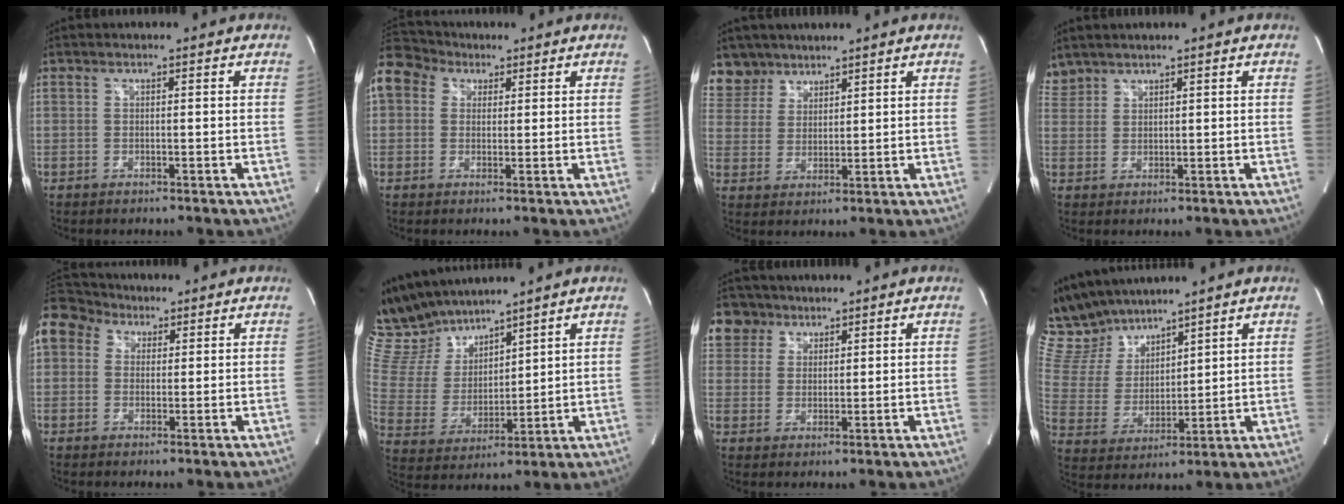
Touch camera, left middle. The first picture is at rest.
{"total": 13.2, "force": [6.9, 10.0, 5.2], "torque": [-0.152, 0.076, 0.132]}
{"total": 7.2, "force": [5.8, 4.2, -0.1], "torque": [0.002, 0.007, 0.123]}
{"total": 3.0, "force": [2.9, 1.0, -0.2], "torque": [-0.001, 0.014, 0.062]}
{"total": 15.1, "force": [7.4, 11.7, 5.9], "torque": [-0.182, 0.085, 0.145]}
{"total": 13.3, "force": [12.1, 3.9, 4.0], "torque": [-0.098, 0.018, 0.249]}
{"total": 7.6, "force": [5.0, 5.7, 0.9], "torque": [-0.025, 0.020, 0.101]}
{"total": 11.8, "force": [10.8, 3.7, 3.1], "torque": [-0.084, 0.022, 0.223]}